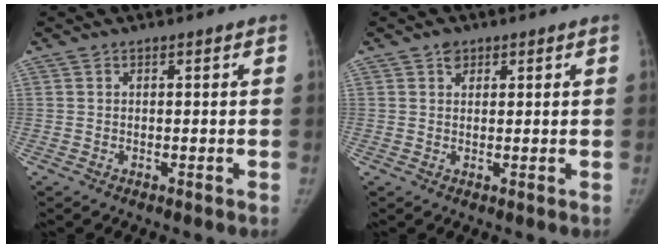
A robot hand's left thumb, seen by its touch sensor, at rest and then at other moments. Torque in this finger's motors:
{"motor_torque": [0.06, 0.13, -0.14, -0.31, 0.07]}